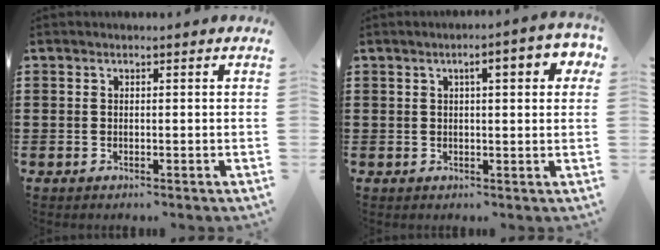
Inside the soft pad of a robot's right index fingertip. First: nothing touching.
{"total": 4.4, "force": [1.3, 1.0, 4.1], "torque": [-0.067, 0.000, 0.013]}